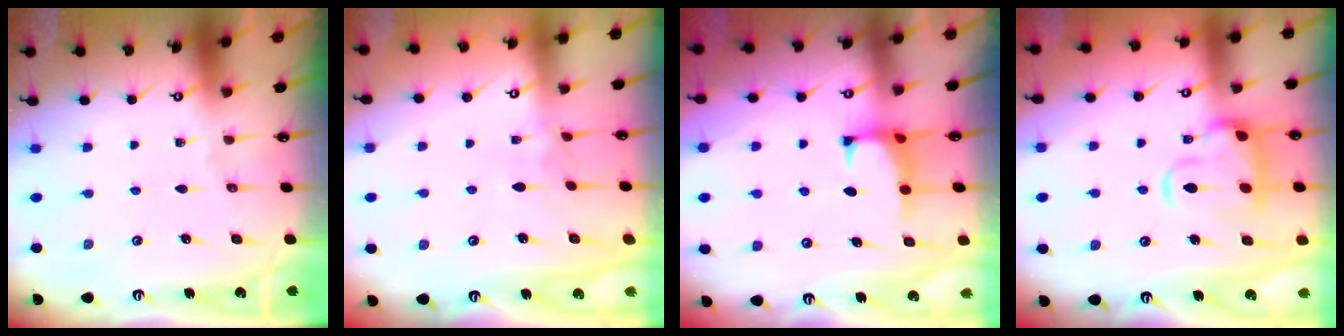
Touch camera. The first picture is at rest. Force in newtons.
{"total": 5.8, "press": 5.8, "slide": 0.1}
{"total": 1.4, "press": 1.3, "slide": 0.5}
{"total": 6.9, "press": 6.7, "slide": 1.5}